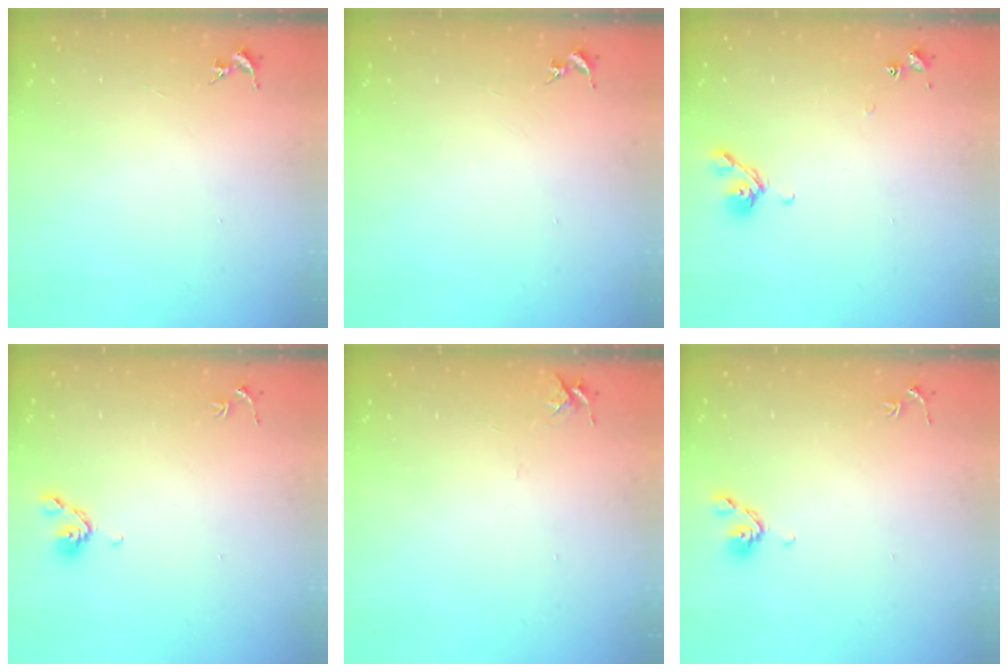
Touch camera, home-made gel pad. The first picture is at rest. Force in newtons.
{"total": 0.0}
{"total": 7.3, "press": 7.2, "slide": 1.5}
{"total": 6.1, "press": 6.0, "slide": 1.1}
{"total": 4.4, "press": 4.3, "slide": 0.6}
{"total": 6.1, "press": 6.0, "slide": 1.1}